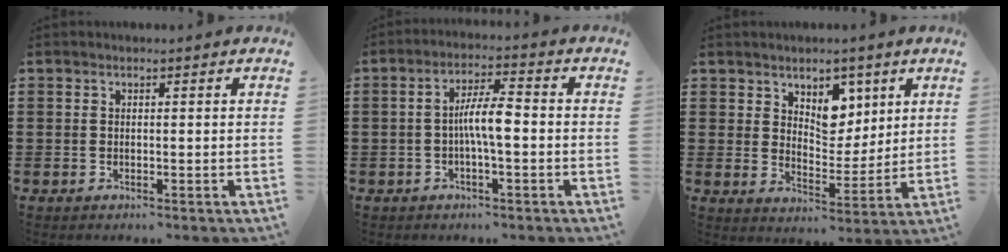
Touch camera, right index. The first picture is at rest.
{"total": 5.8, "force": [-0.8, 1.2, 5.6], "torque": [-0.115, 0.003, -0.022]}
{"total": 6.1, "force": [4.1, 4.3, 1.6], "torque": [-0.033, -0.014, 0.070]}